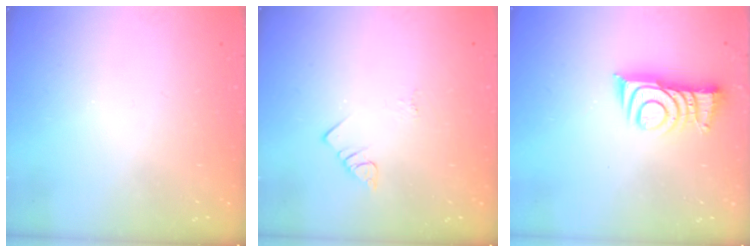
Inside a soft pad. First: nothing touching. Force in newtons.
{"total": 2.8, "press": 2.8, "slide": 0.4}
{"total": 10.0, "press": 9.9, "slide": 1.0}